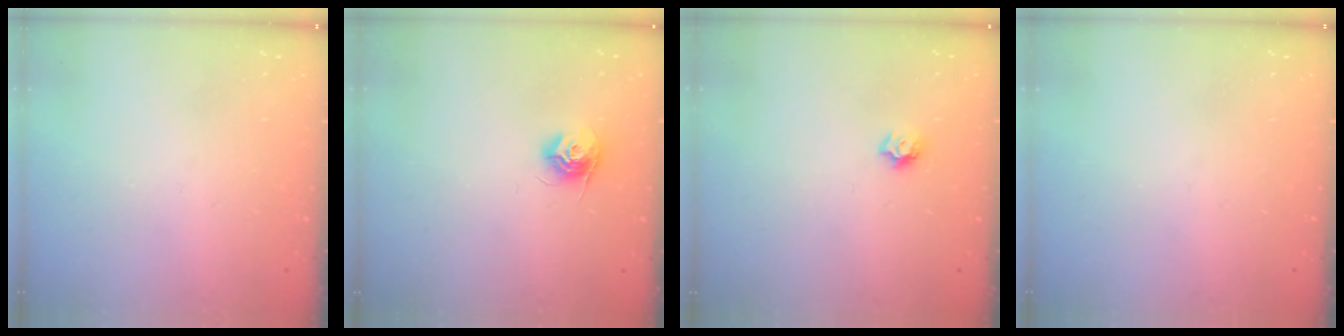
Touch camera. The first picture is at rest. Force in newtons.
{"total": 9.6, "press": 9.6, "slide": 0.4}
{"total": 5.6, "press": 5.6, "slide": 0.7}
{"total": 0.0}